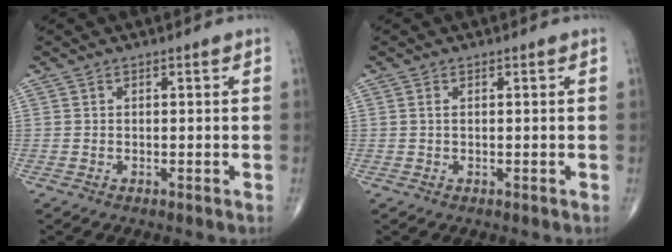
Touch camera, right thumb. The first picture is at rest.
{"total": 0.5, "force": [0.1, 0.2, 0.5], "torque": [-0.014, 0.003, 0.003]}